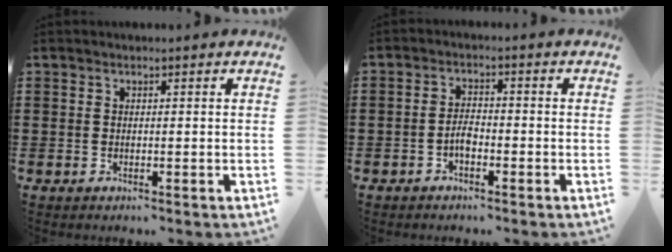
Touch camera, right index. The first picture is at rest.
{"total": 2.8, "force": [-1.2, 1.4, 2.0], "torque": [-0.047, 0.003, -0.026]}